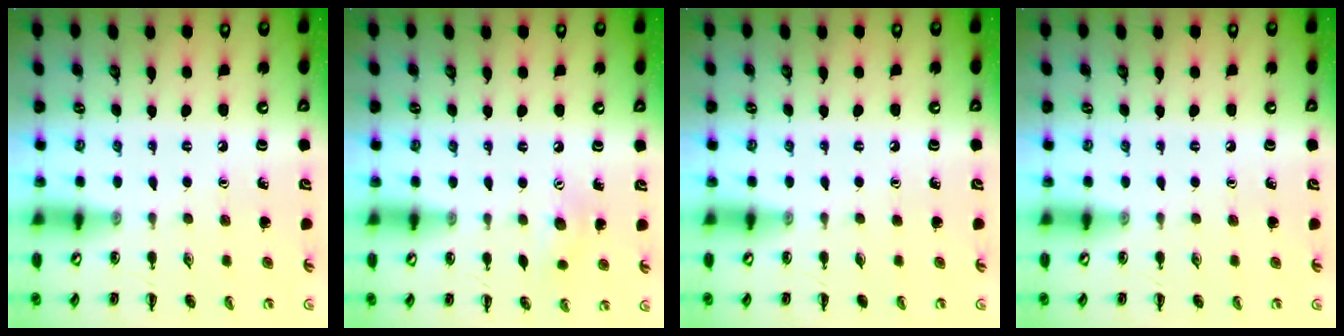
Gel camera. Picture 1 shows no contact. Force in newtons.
{"total": 6.6, "press": 6.4, "slide": 1.7}
{"total": 0.0}
{"total": 0.0}